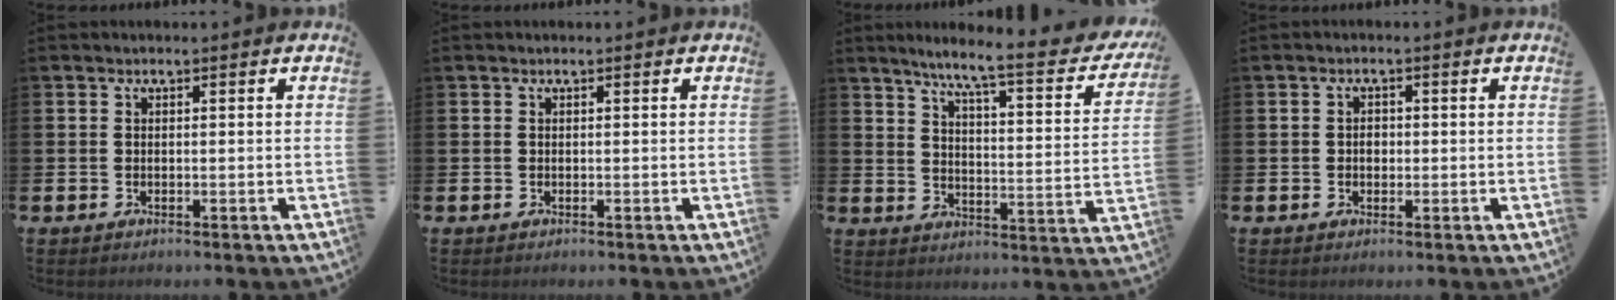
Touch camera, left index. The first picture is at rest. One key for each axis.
{"total": 0.0}
{"total": 7.9, "fx": 6.2, "fy": 0.8, "fz": 4.9, "tx": -0.096, "ty": -0.050, "tz": 0.090}
{"total": 1.4, "fx": -0.1, "fy": 1.2, "fz": 0.9, "tx": 0.001, "ty": 0.001, "tz": -0.008}